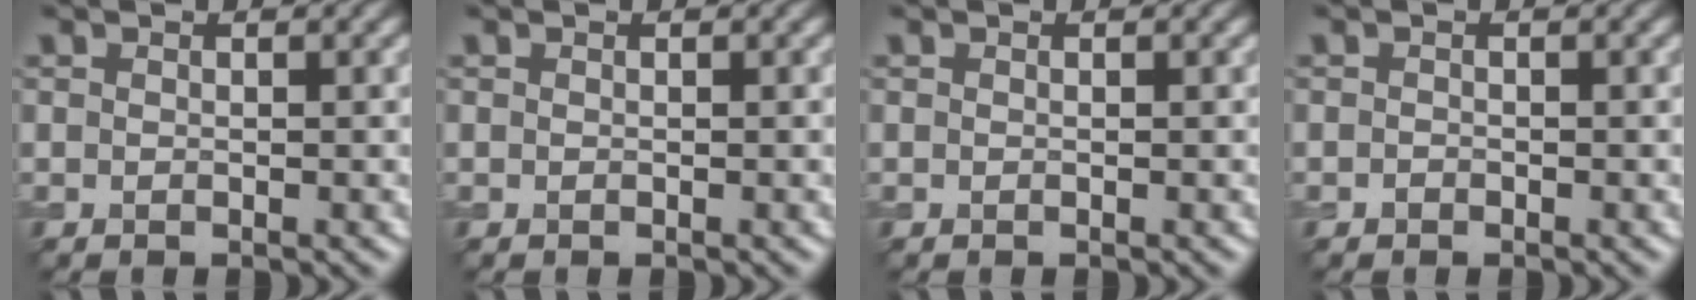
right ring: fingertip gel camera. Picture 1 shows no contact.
{"total": 0.0}
{"total": 0.0}
{"total": 0.0}